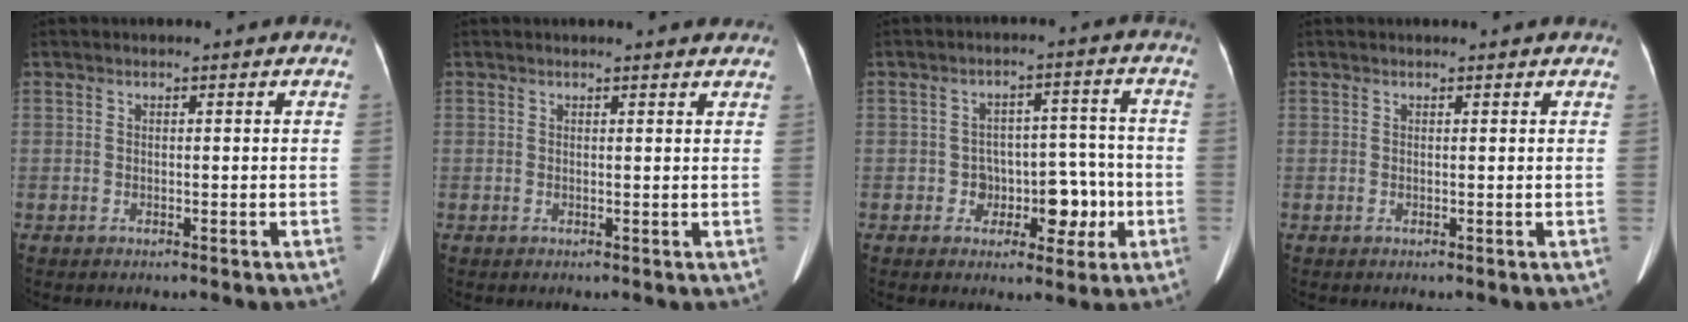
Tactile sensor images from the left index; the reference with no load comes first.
{"total": 4.7, "force": [4.4, 1.0, 1.4], "torque": [-0.013, 0.010, 0.038]}
{"total": 7.0, "force": [-2.4, 4.8, 4.5], "torque": [-0.046, 0.031, -0.026]}
{"total": 1.5, "force": [1.4, 0.0, 0.4], "torque": [-0.009, 0.010, 0.016]}